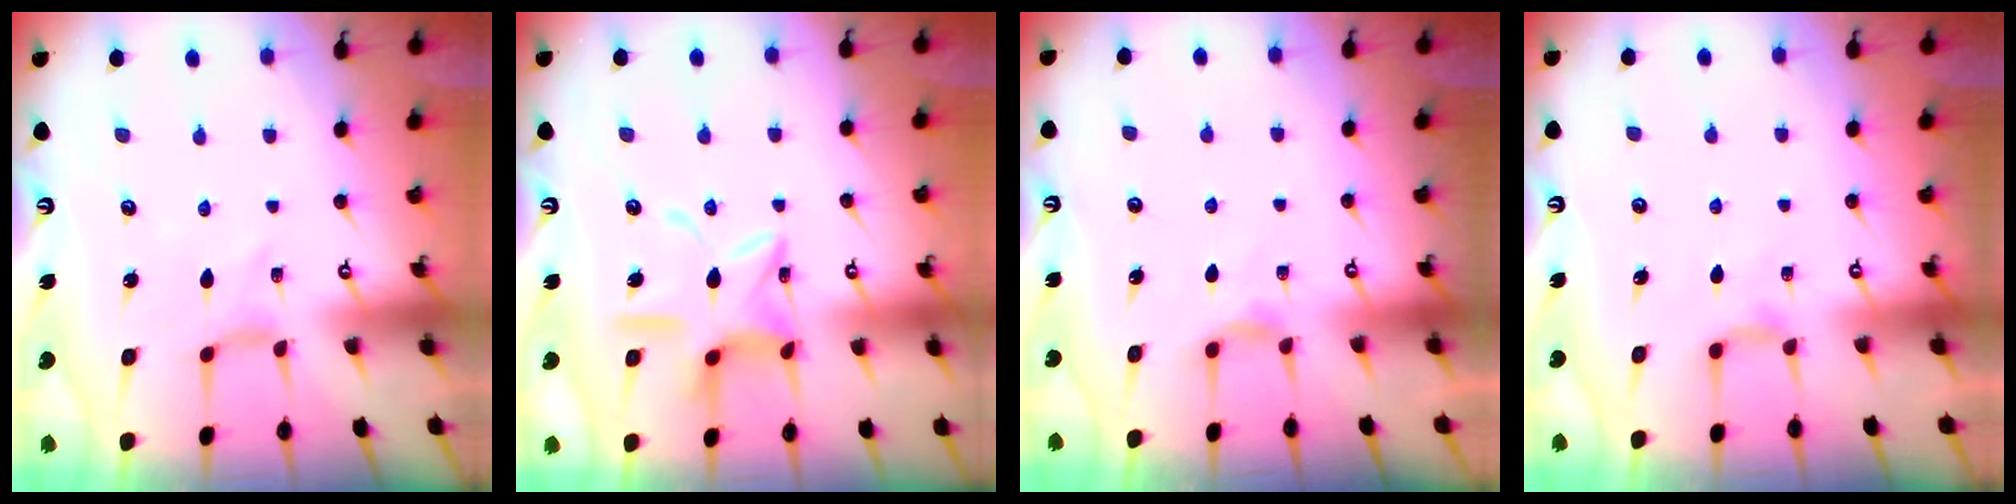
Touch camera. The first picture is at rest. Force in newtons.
{"total": 13.4, "press": 13.3, "slide": 1.2}
{"total": 5.6, "press": 5.5, "slide": 0.7}
{"total": 3.8, "press": 3.7, "slide": 0.6}